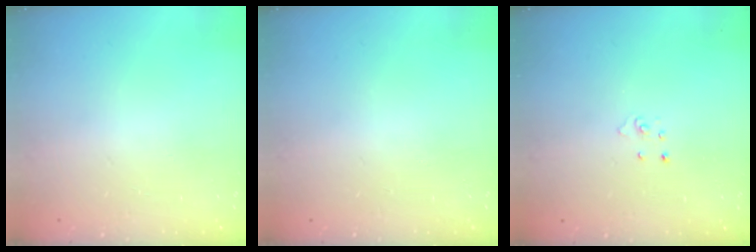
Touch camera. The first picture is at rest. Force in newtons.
{"total": 0.0}
{"total": 3.0, "press": 2.9, "slide": 0.3}